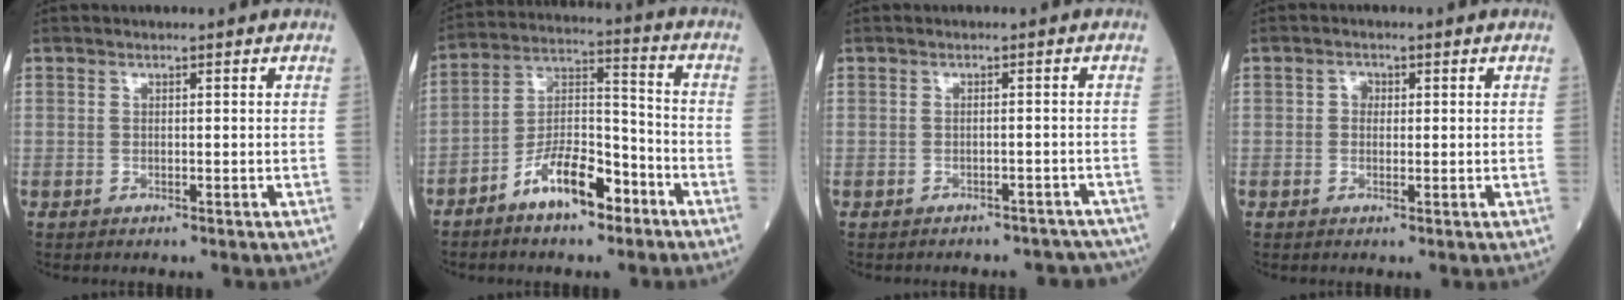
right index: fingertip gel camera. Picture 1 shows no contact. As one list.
[{"total": 10.3, "force": [-6.4, 3.6, 7.2], "torque": [-0.136, 0.017, -0.115]}, {"total": 9.4, "force": [-8.3, 4.1, 2.0], "torque": [-0.022, 0.006, -0.078]}, {"total": 1.9, "force": [0.4, 1.5, 1.1], "torque": [-0.017, 0.005, 0.004]}]